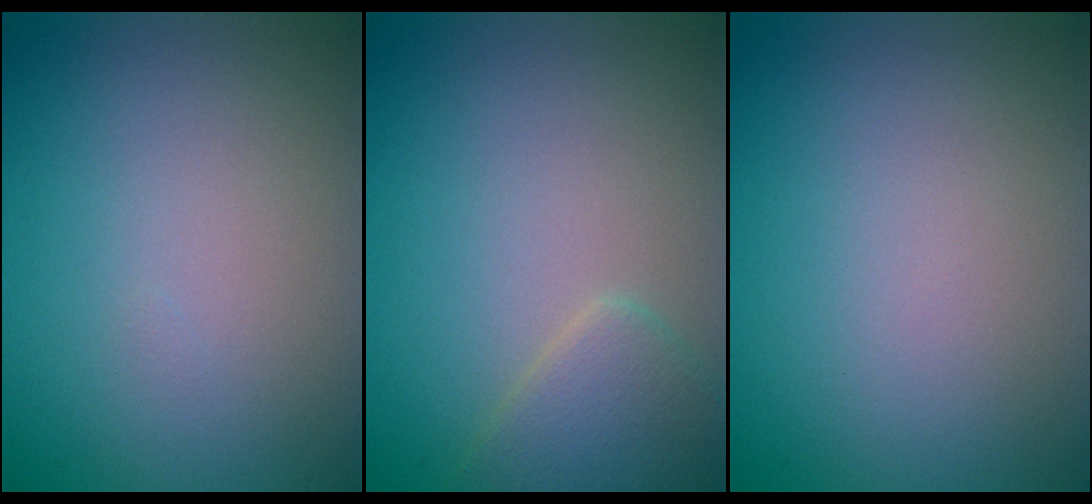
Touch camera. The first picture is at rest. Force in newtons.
{"total": 2.7, "press": 2.7, "slide": 0.1}
{"total": 0.0}